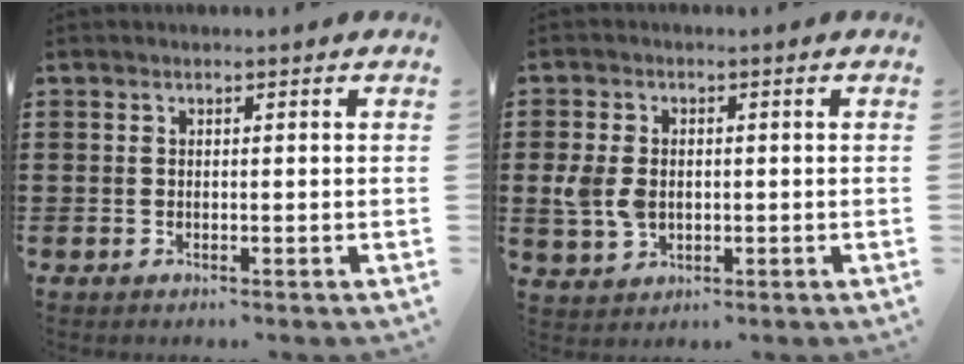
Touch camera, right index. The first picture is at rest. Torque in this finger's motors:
{"motor_torque": [1.40, 0.74, 0.48, 0.15]}